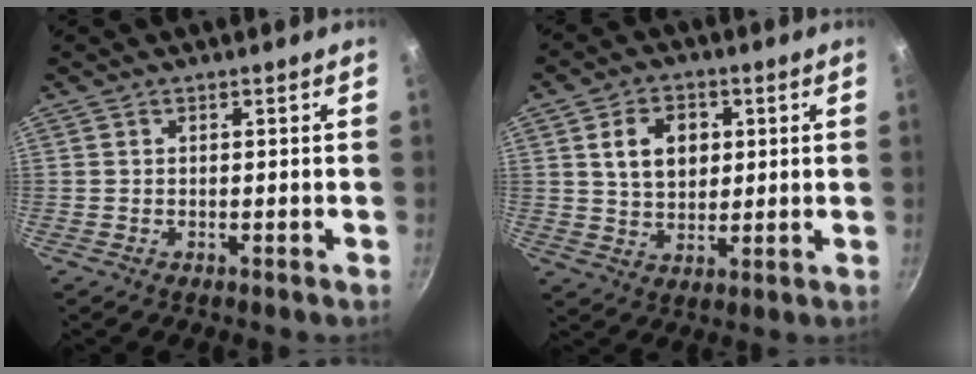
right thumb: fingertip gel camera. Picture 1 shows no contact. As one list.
[{"total": 9.0, "force": [2.3, 6.5, 5.8], "torque": [-0.075, -0.003, 0.040]}]